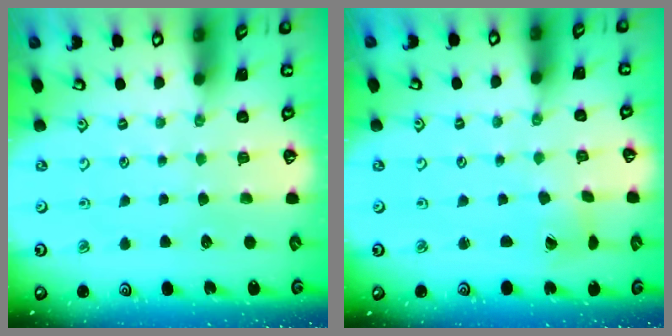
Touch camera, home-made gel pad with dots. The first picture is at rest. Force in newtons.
{"total": 1.2, "press": 1.1, "slide": 0.3}